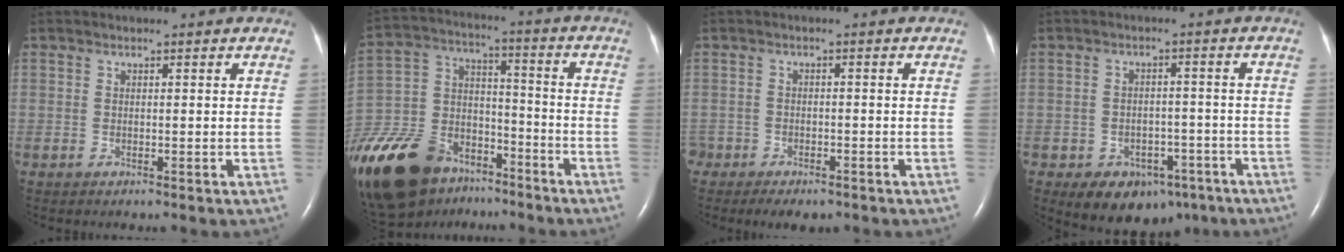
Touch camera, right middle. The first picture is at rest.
{"total": 26.3, "force": [-17.7, 14.3, 13.3], "torque": [-0.372, -0.016, -0.311]}
{"total": 7.0, "force": [-5.3, 3.7, 2.6], "torque": [-0.043, 0.001, -0.076]}
{"total": 8.4, "force": [-5.1, 5.8, 3.4], "torque": [-0.044, 0.017, -0.061]}